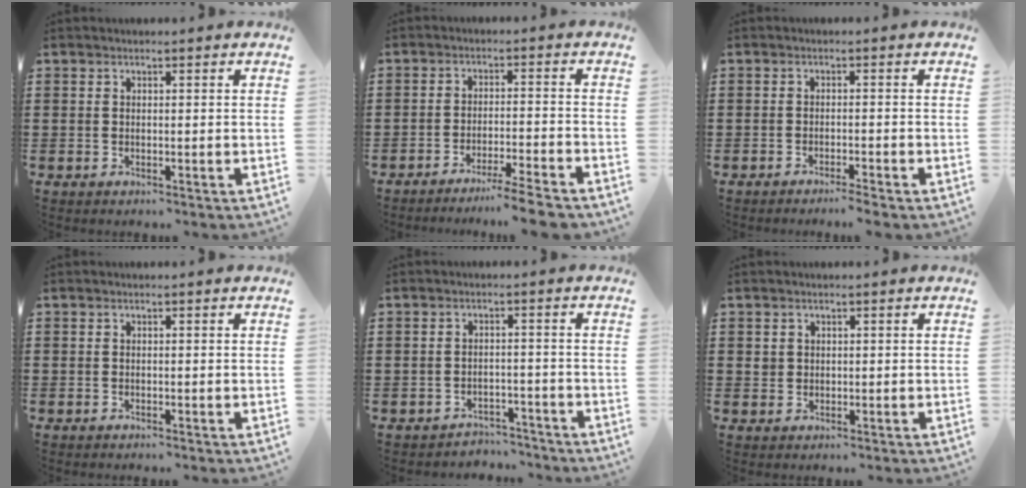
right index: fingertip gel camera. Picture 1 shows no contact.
{"total": 4.8, "force": [-4.4, -0.6, 2.0], "torque": [-0.032, -0.012, -0.084]}
{"total": 1.6, "force": [-1.4, -0.2, 0.6], "torque": [-0.011, 0.000, -0.028]}
{"total": 0.0}
{"total": 3.2, "force": [-3.1, 0.6, -0.1], "torque": [-0.007, 0.000, -0.066]}
{"total": 1.3, "force": [0.4, 1.2, 0.3], "torque": [-0.009, 0.006, 0.007]}